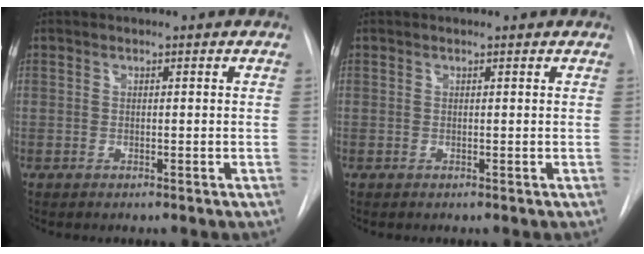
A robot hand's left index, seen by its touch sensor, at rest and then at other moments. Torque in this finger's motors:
{"motor_torque": [0.04, 0.16, -0.01, 0.00]}